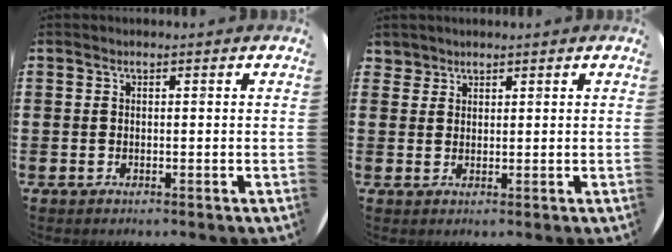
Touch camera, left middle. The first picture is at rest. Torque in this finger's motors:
{"motor_torque": [0.23, -0.45, -0.10, -0.04]}